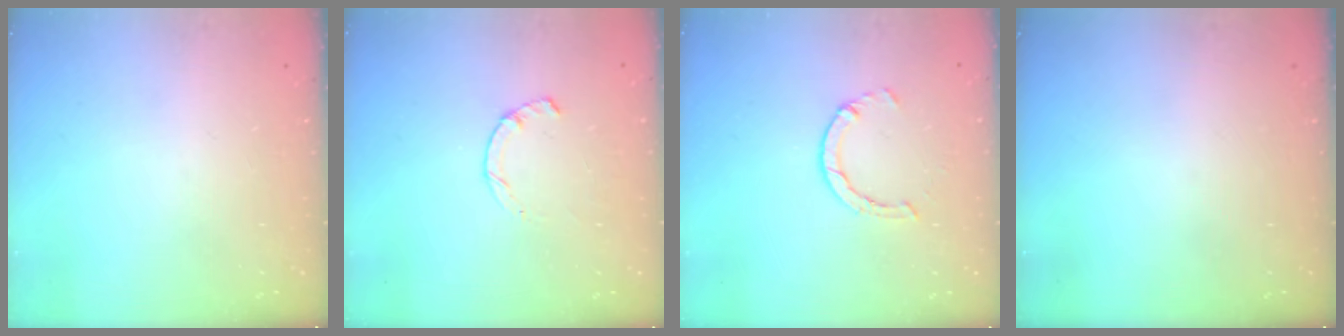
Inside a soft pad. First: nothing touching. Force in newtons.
{"total": 1.9, "press": 1.9, "slide": 0.3}
{"total": 2.9, "press": 2.9, "slide": 0.4}
{"total": 0.0}